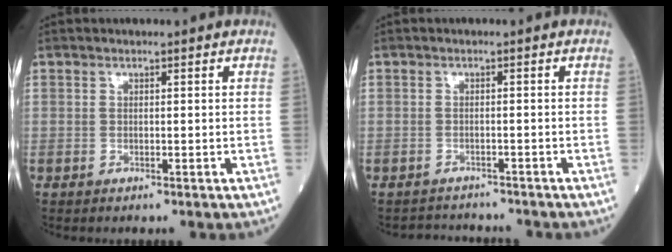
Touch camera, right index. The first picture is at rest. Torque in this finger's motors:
{"motor_torque": [0.02, 0.10, -0.10, 0.00]}